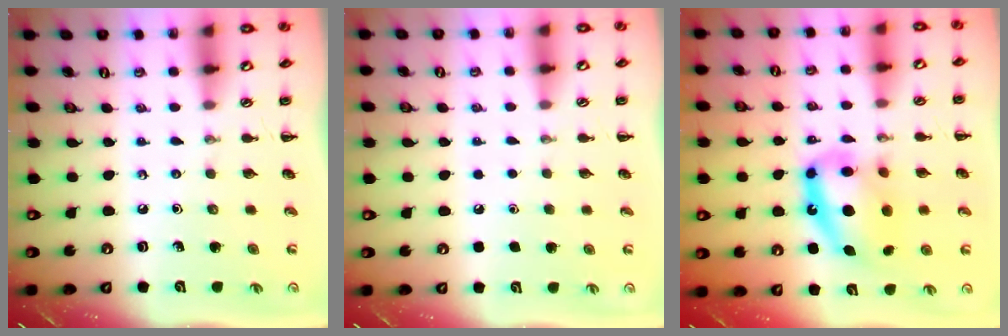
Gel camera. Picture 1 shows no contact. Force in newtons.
{"total": 1.7, "press": 1.7, "slide": 0.1}
{"total": 14.1, "press": 13.6, "slide": 3.4}